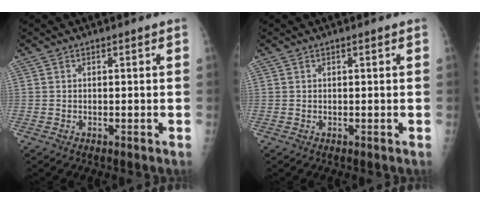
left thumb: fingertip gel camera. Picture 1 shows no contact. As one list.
[{"total": 0.0}]